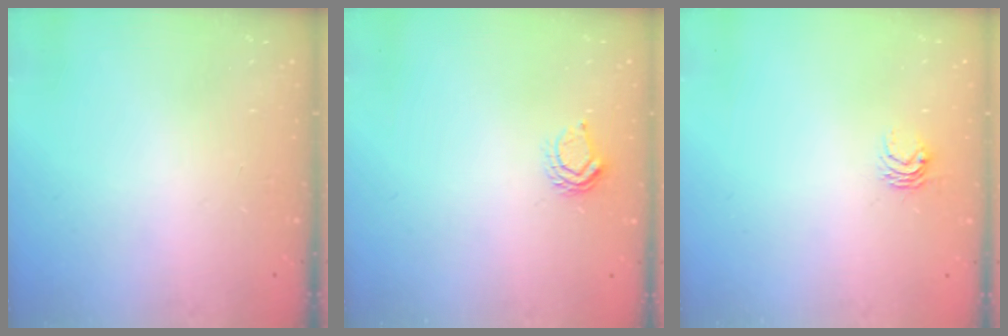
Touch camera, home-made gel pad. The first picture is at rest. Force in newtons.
{"total": 4.8, "press": 4.8, "slide": 0.6}
{"total": 4.1, "press": 4.0, "slide": 0.5}